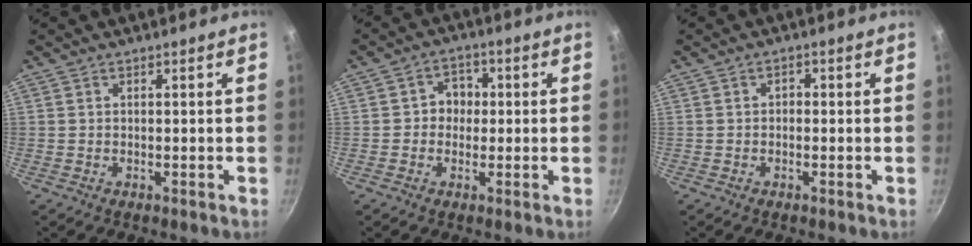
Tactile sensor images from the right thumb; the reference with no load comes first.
{"total": 4.8, "force": [0.1, 4.2, 2.4], "torque": [-0.007, 0.013, -0.007]}
{"total": 1.1, "force": [-0.2, 0.9, 0.6], "torque": [0.000, 0.006, -0.007]}